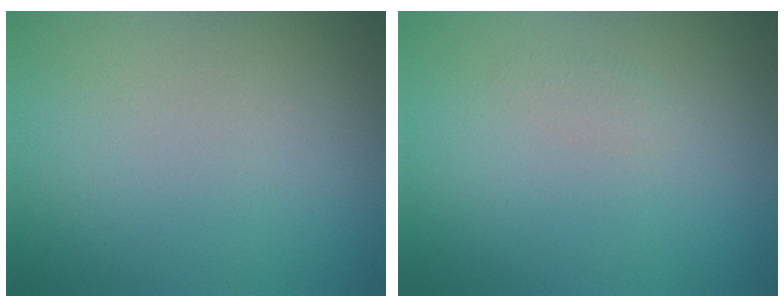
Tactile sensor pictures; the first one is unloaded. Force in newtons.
{"total": 0.6, "press": 0.6, "slide": 0.0}